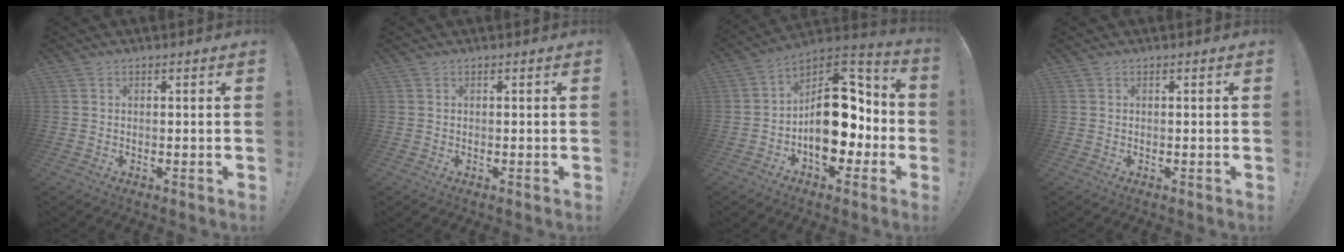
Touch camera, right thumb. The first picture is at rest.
{"total": 0.0}
{"total": 19.2, "force": [-2.4, 12.8, 14.2], "torque": [-0.193, 0.021, -0.025]}
{"total": 0.0}